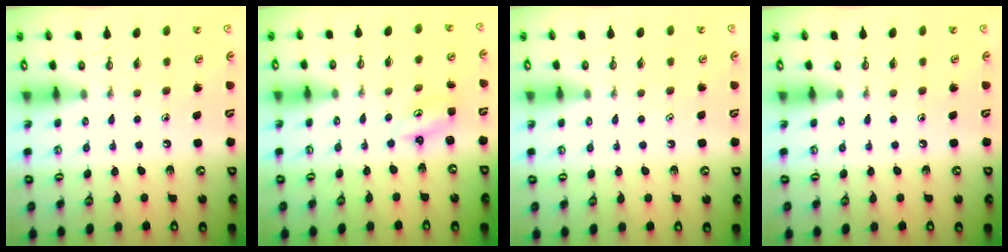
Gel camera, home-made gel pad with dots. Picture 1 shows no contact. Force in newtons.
{"total": 2.2, "press": 2.1, "slide": 0.4}
{"total": 0.9, "press": 0.7, "slide": 0.5}
{"total": 0.0}